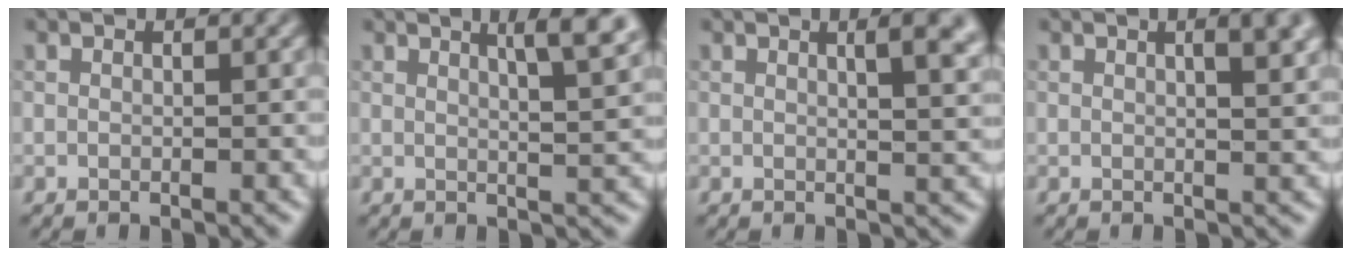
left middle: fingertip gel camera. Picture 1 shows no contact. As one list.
[{"total": 5.1, "force": [2.7, 1.2, 4.2], "torque": [-0.042, 0.011, 0.031]}, {"total": 5.2, "force": [2.0, 2.0, 4.4], "torque": [-0.027, 0.013, 0.018]}, {"total": 4.4, "force": [1.7, 1.6, 3.8], "torque": [-0.026, 0.020, 0.006]}]